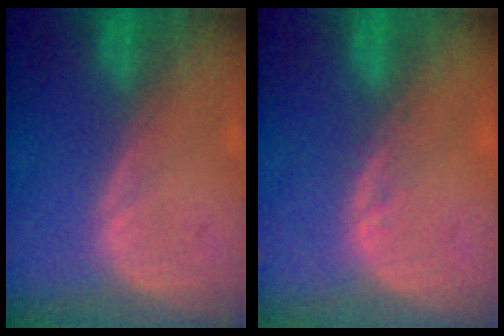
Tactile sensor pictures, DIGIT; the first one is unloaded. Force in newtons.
{"total": 1.0, "press": 1.0, "slide": 0.2}